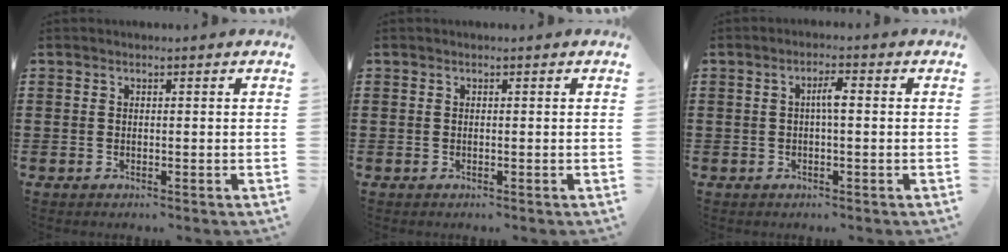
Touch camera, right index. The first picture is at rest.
{"total": 0.0}
{"total": 2.6, "force": [-0.1, 0.5, 2.5], "torque": [-0.047, 0.004, -0.003]}